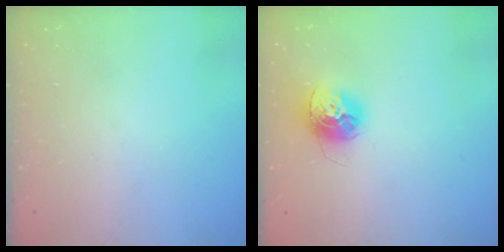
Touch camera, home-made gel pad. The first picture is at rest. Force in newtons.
{"total": 13.0, "press": 12.9, "slide": 1.2}